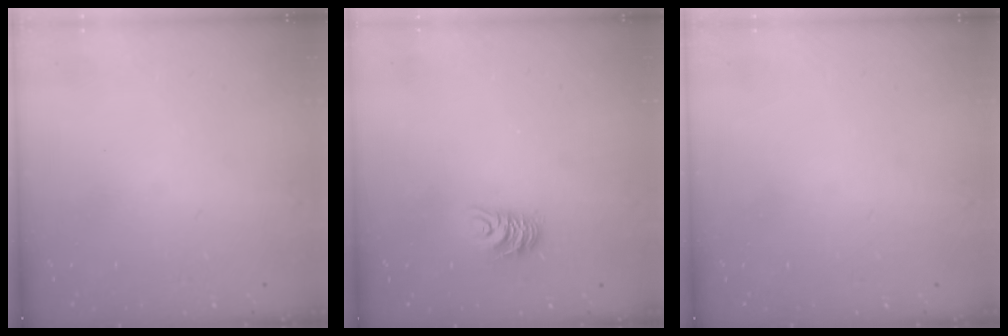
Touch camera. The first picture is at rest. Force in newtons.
{"total": 7.3, "press": 7.3, "slide": 0.4}
{"total": 0.0}